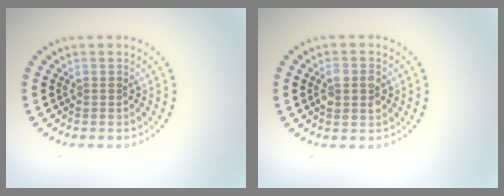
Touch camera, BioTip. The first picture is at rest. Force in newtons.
{"total": 2.9, "press": 2.9, "slide": 0.3}